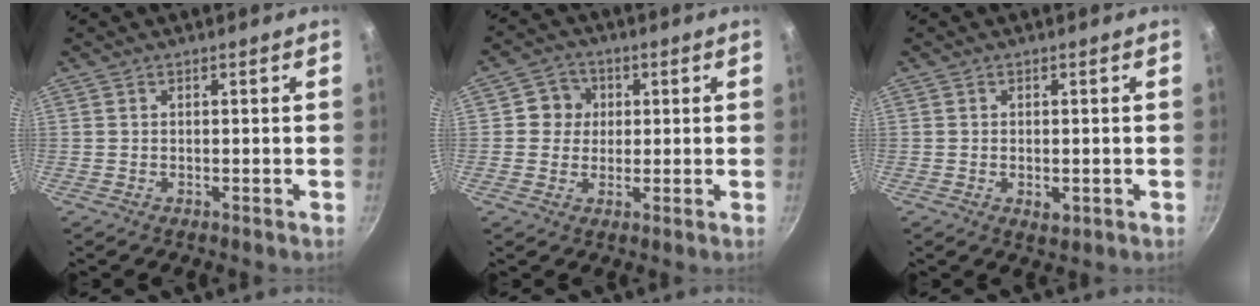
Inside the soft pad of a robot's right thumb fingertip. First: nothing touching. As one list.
[{"total": 5.2, "force": [0.9, 4.9, 1.4], "torque": [0.013, 0.005, 0.005]}, {"total": 2.5, "force": [-0.5, 1.5, 2.0], "torque": [-0.030, -0.006, -0.007]}]